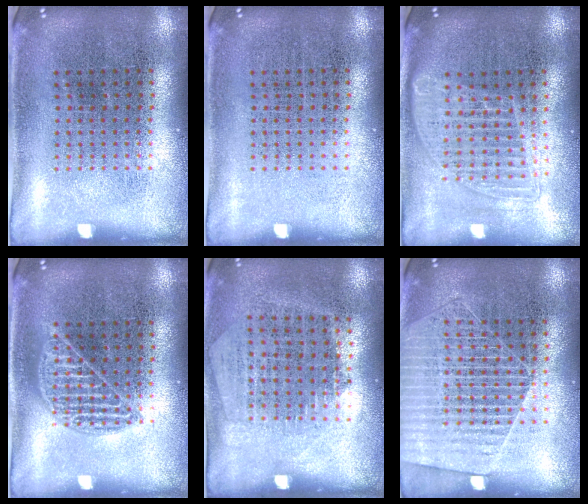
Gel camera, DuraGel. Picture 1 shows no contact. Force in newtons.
{"total": 0.0}
{"total": 1.4, "press": 1.2, "slide": 0.7}
{"total": 1.7, "press": 1.7, "slide": 0.1}
{"total": 1.3, "press": 1.1, "slide": 0.6}
{"total": 1.8, "press": 1.6, "slide": 0.7}